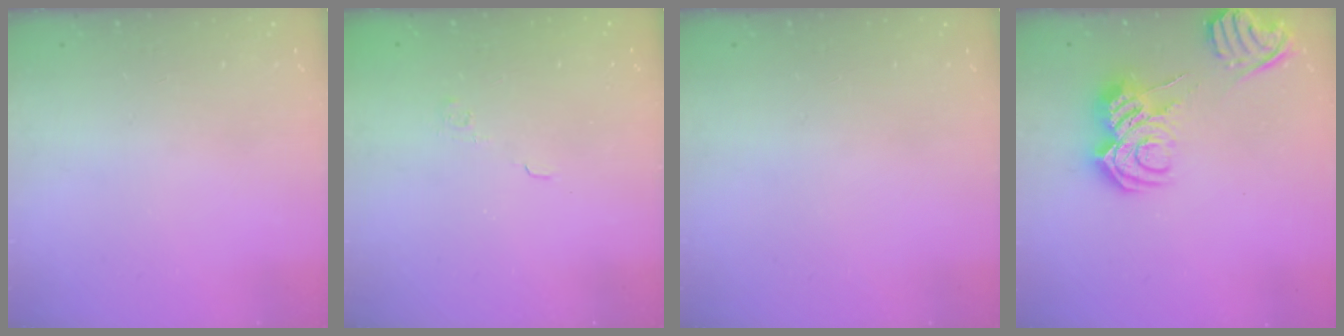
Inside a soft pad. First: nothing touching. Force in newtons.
{"total": 3.6, "press": 3.5, "slide": 0.9}
{"total": 0.0}
{"total": 13.6, "press": 13.6, "slide": 1.5}